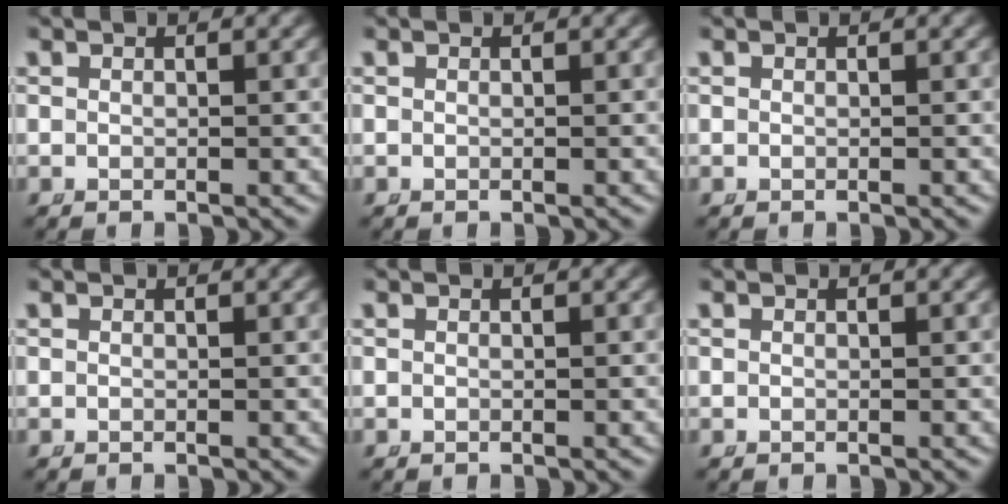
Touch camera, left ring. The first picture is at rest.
{"total": 0.0}
{"total": 0.0}
{"total": 0.0}
{"total": 0.0}
{"total": 0.0}